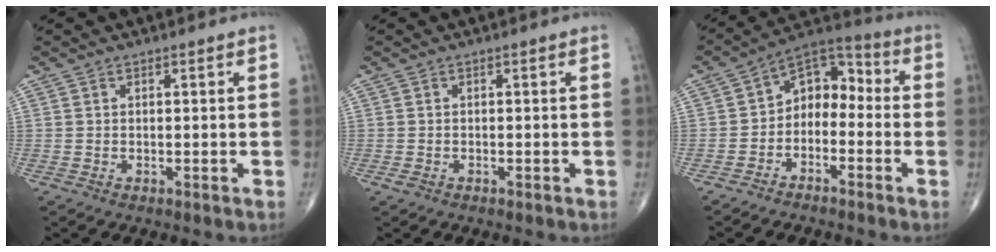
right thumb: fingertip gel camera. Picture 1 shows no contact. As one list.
[{"total": 0.7, "force": [-0.4, 0.4, 0.4], "torque": [-0.012, 0.000, -0.008]}, {"total": 8.9, "force": [-2.2, 6.3, 5.9], "torque": [-0.063, 0.056, -0.058]}]